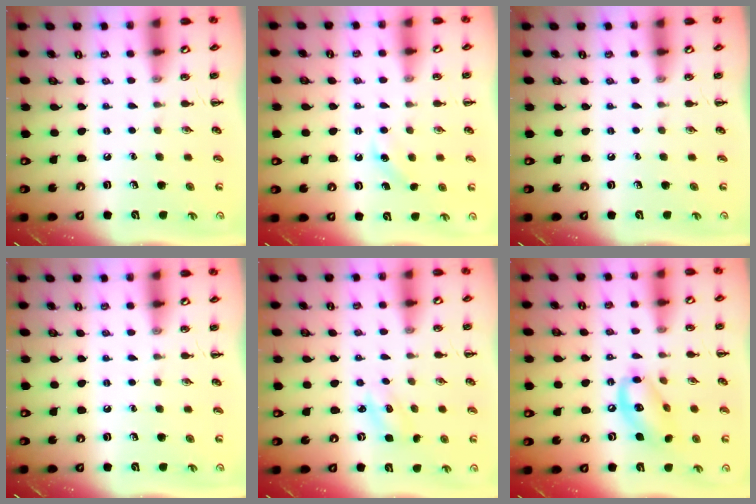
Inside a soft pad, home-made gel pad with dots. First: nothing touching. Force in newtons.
{"total": 3.1, "press": 3.0, "slide": 0.8}
{"total": 0.0}
{"total": 0.0}
{"total": 2.9, "press": 2.8, "slide": 0.9}
{"total": 13.4, "press": 13.1, "slide": 2.8}